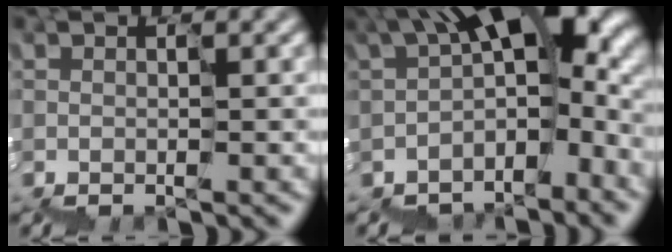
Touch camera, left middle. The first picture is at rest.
{"total": 9.9, "force": [-1.2, 5.0, 8.5], "torque": [-0.143, 0.024, -0.016]}